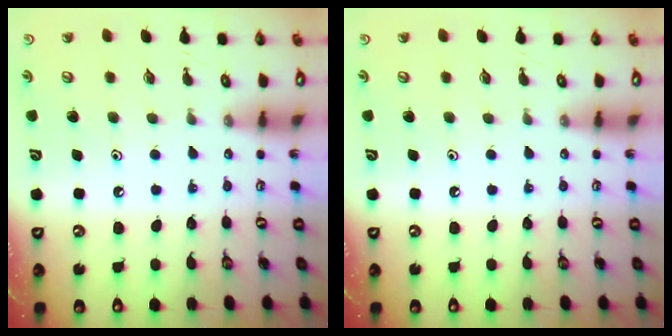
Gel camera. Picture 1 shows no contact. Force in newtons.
{"total": 0.0}